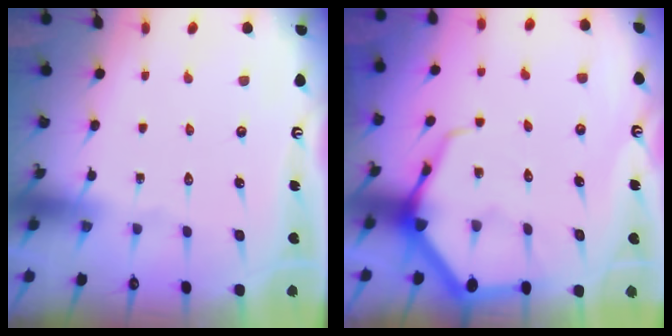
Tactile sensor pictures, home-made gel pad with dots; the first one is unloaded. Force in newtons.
{"total": 6.9, "press": 6.9, "slide": 0.7}